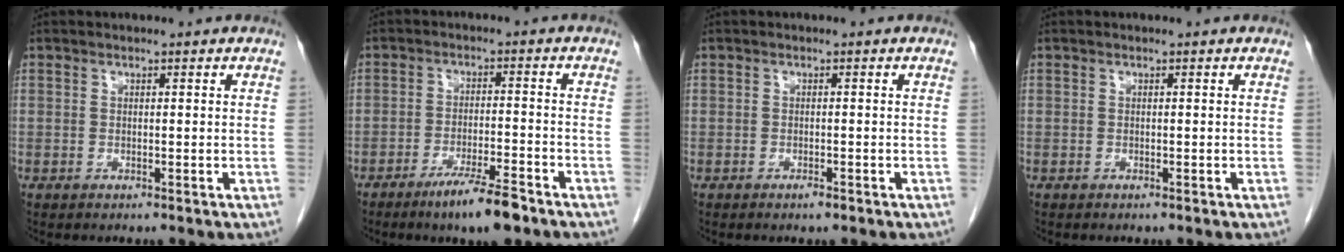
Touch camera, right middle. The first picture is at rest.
{"total": 7.3, "force": [-5.2, 0.5, 5.2], "torque": [-0.091, -0.013, -0.086]}
{"total": 0.8, "force": [-0.6, 0.2, 0.5], "torque": [-0.011, -0.001, -0.006]}
{"total": 0.0}